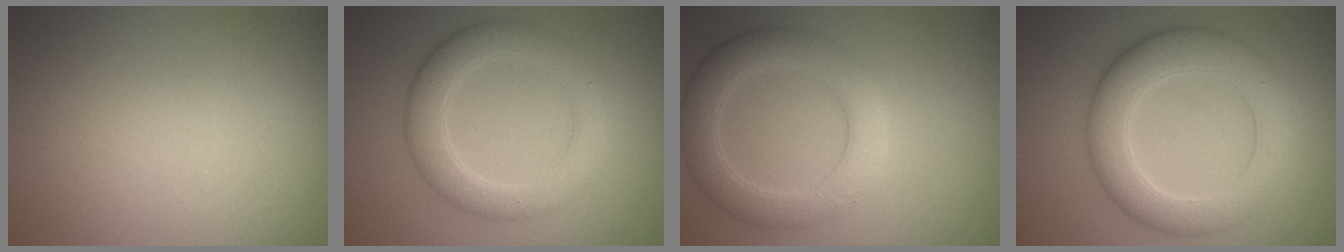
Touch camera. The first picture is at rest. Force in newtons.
{"total": 4.6, "press": 4.6, "slide": 0.3}
{"total": 5.0, "press": 5.0, "slide": 0.4}
{"total": 6.5, "press": 6.5, "slide": 0.3}